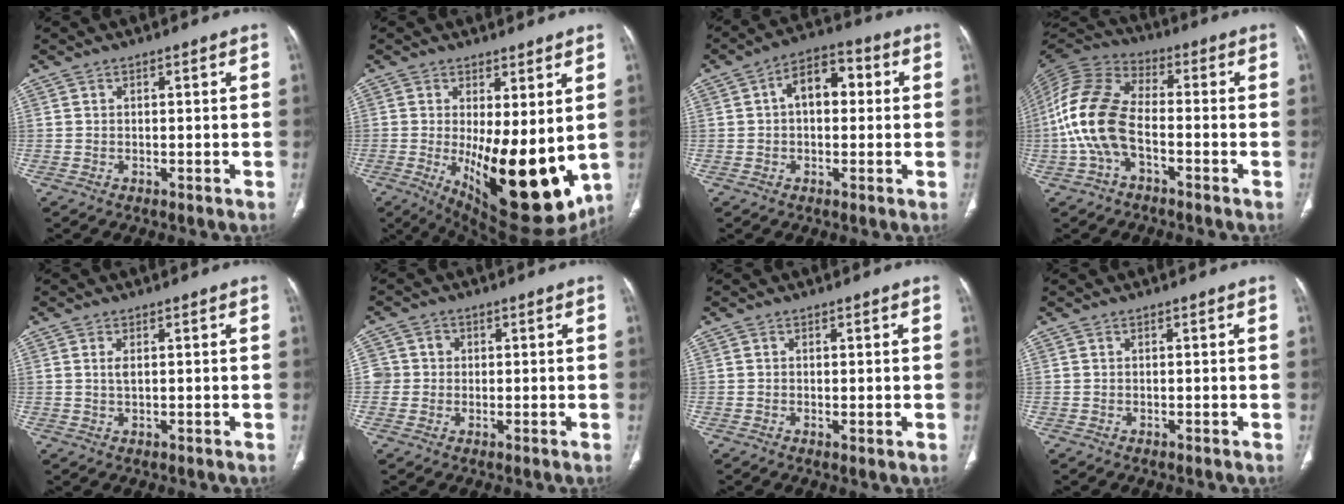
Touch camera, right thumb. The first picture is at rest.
{"total": 19.3, "force": [-1.6, 7.7, 17.7], "torque": [-0.249, -0.042, 0.004]}
{"total": 8.6, "force": [1.2, 5.3, 6.7], "torque": [-0.083, 0.027, 0.010]}
{"total": 14.1, "force": [-3.2, 7.9, 11.2], "torque": [-0.245, 0.034, -0.069]}
{"total": 1.7, "force": [0.5, 0.7, 1.5], "torque": [-0.033, -0.001, 0.013]}
{"total": 3.9, "force": [0.3, 3.9, 0.4], "torque": [0.022, 0.011, 0.005]}
{"total": 0.9, "force": [-0.1, 0.3, 0.8], "torque": [-0.019, -0.005, -0.001]}
{"total": 0.0}